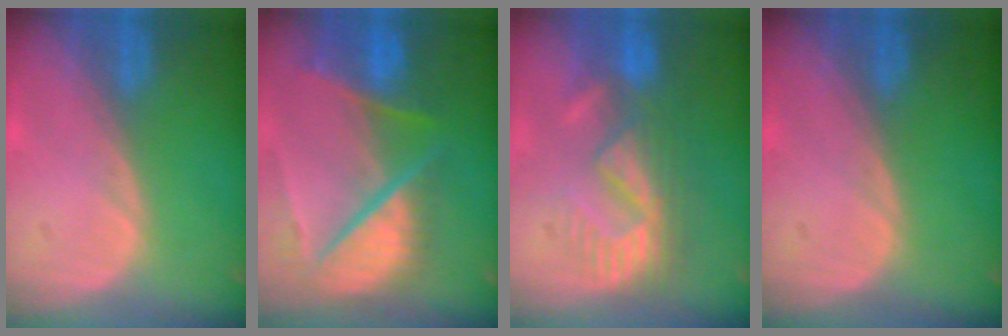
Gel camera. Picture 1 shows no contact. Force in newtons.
{"total": 10.4, "press": 8.6, "slide": 5.7}
{"total": 8.6, "press": 8.1, "slide": 2.9}
{"total": 0.0}